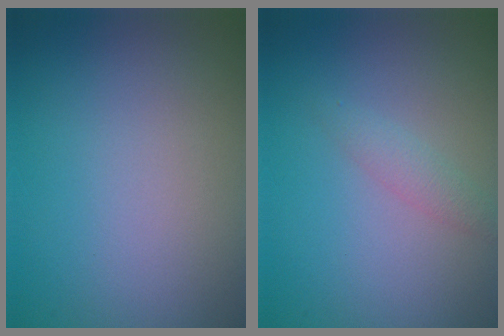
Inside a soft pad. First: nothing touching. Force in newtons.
{"total": 1.3, "press": 1.3, "slide": 0.1}